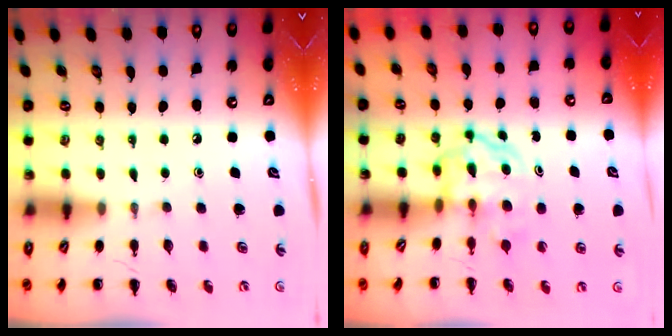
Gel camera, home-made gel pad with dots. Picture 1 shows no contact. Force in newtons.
{"total": 3.9, "press": 3.9, "slide": 0.5}